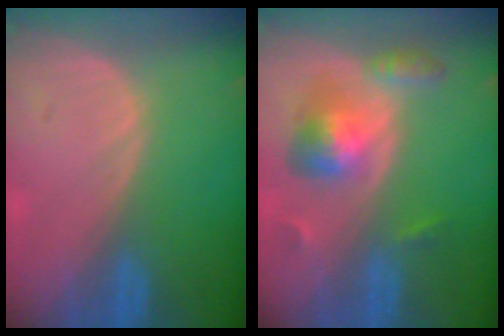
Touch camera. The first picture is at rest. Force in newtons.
{"total": 6.4, "press": 5.9, "slide": 2.5}